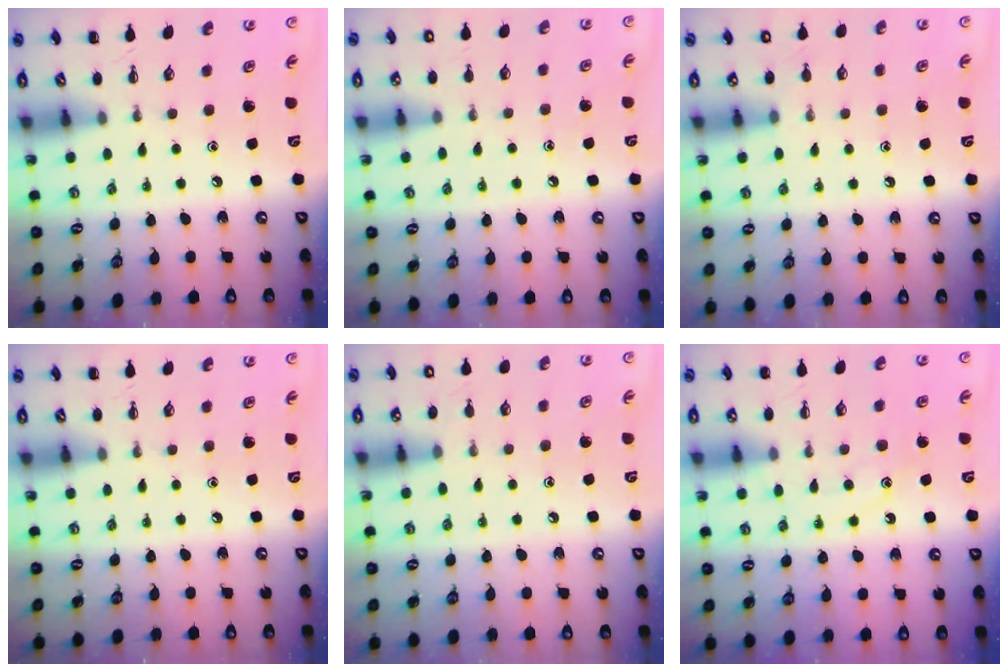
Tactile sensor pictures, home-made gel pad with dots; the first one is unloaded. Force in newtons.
{"total": 8.3, "press": 8.0, "slide": 2.3}
{"total": 5.7, "press": 5.5, "slide": 1.4}
{"total": 0.0}
{"total": 7.4, "press": 7.0, "slide": 2.2}
{"total": 12.5, "press": 12.5, "slide": 0.9}